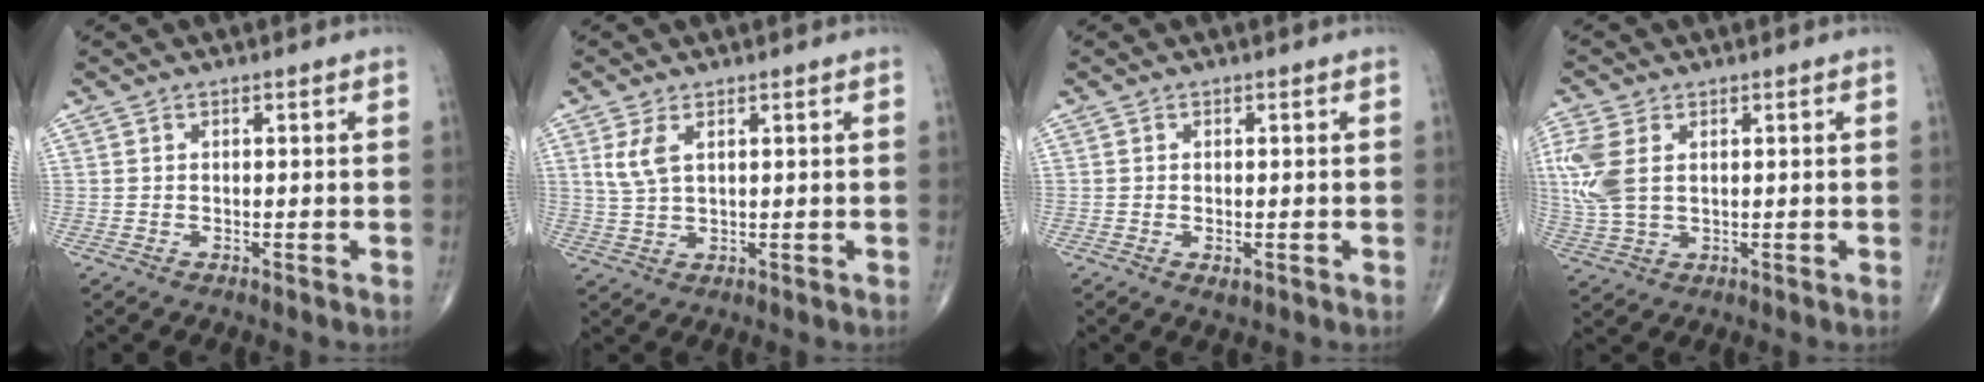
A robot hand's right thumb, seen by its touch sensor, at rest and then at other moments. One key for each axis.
{"total": 4.1, "fx": 1.7, "fy": 1.9, "fz": 3.3, "tx": -0.072, "ty": -0.002, "tz": 0.042}
{"total": 1.4, "fx": -0.5, "fy": 0.6, "fz": 1.1, "tx": -0.015, "ty": -0.004, "tz": -0.005}
{"total": 9.3, "fx": 2.0, "fy": 5.8, "fz": 7.1, "tx": -0.183, "ty": 0.002, "tz": 0.048}